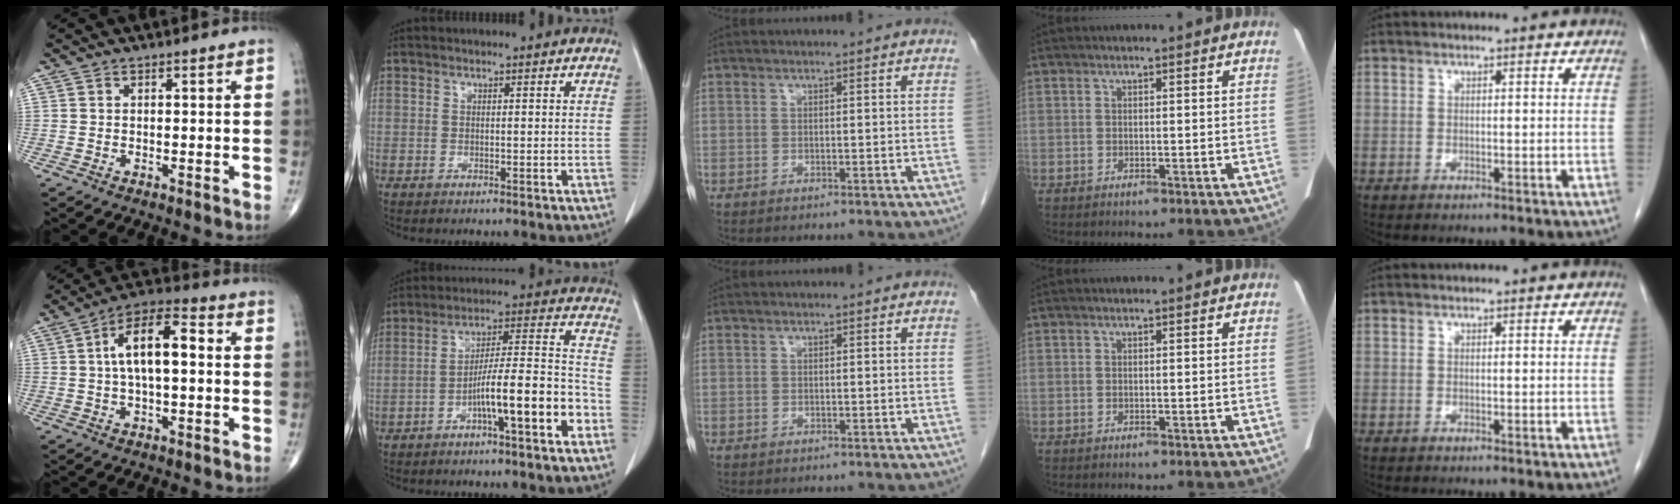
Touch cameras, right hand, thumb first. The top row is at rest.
{"thumb": {"total": 11.5, "force": [1.2, 4.9, 10.4], "torque": [-0.183, 0.031, 0.011]}, "index": {"total": 11.4, "force": [-5.2, 1.0, 10.1], "torque": [-0.160, 0.026, -0.082]}}